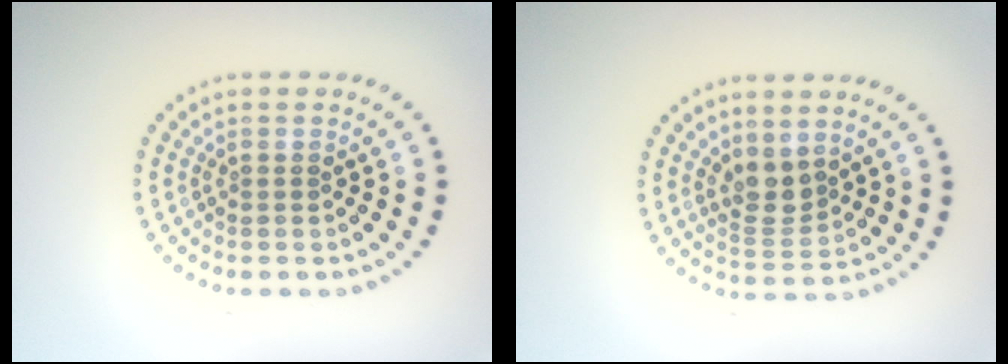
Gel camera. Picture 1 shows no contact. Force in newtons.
{"total": 2.7, "press": 2.3, "slide": 1.4}